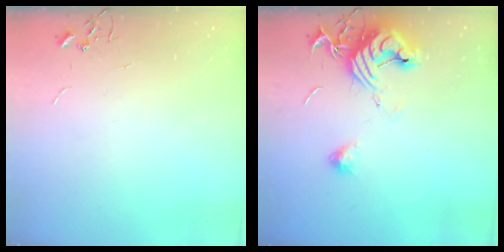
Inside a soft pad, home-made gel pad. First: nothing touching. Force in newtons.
{"total": 14.6, "press": 14.5, "slide": 1.6}